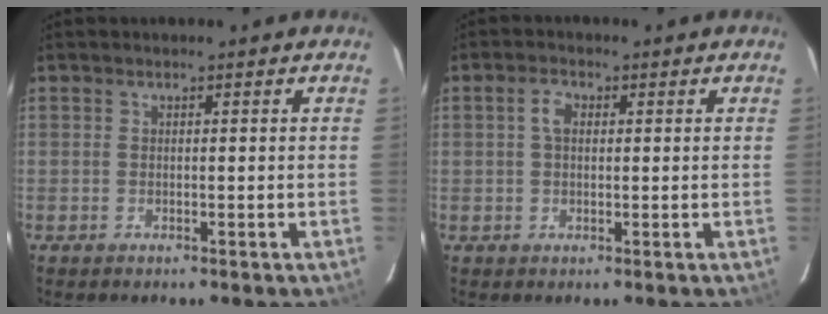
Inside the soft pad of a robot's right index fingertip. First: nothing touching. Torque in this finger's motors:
{"motor_torque": [0.20, -0.08, 0.27, 0.04]}